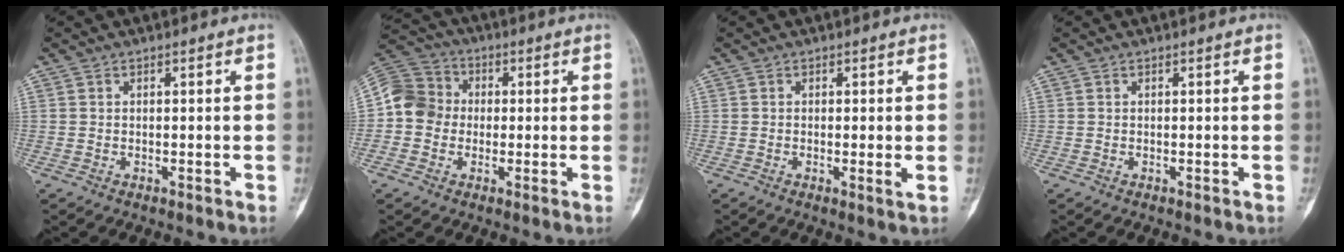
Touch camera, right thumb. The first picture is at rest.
{"total": 9.0, "force": [-0.5, 8.2, 3.8], "torque": [-0.054, 0.028, -0.024]}
{"total": 2.0, "force": [0.0, 0.2, 1.9], "torque": [-0.036, -0.007, -0.003]}
{"total": 0.0}